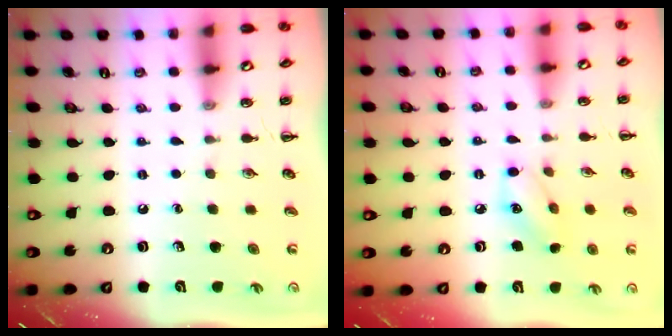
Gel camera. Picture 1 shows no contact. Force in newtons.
{"total": 6.8, "press": 6.8, "slide": 0.7}